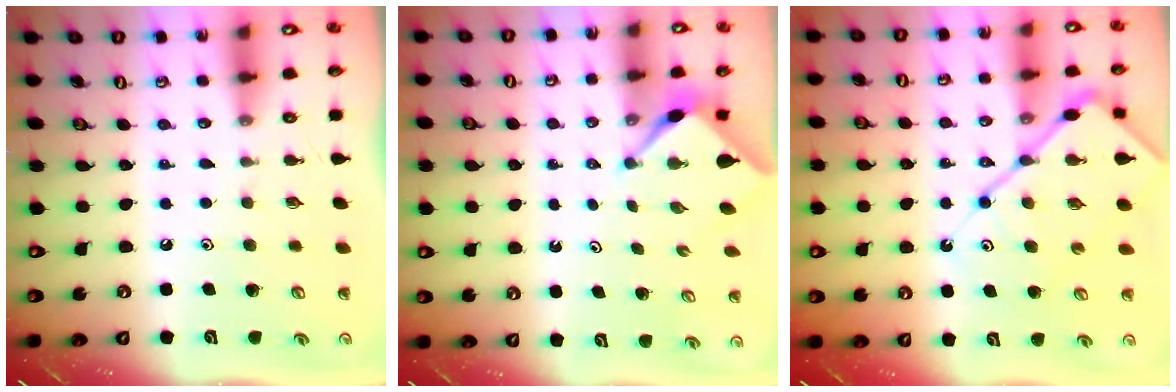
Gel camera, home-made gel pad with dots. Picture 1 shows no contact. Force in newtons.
{"total": 3.4, "press": 3.4, "slide": 0.3}
{"total": 13.3, "press": 13.2, "slide": 1.5}